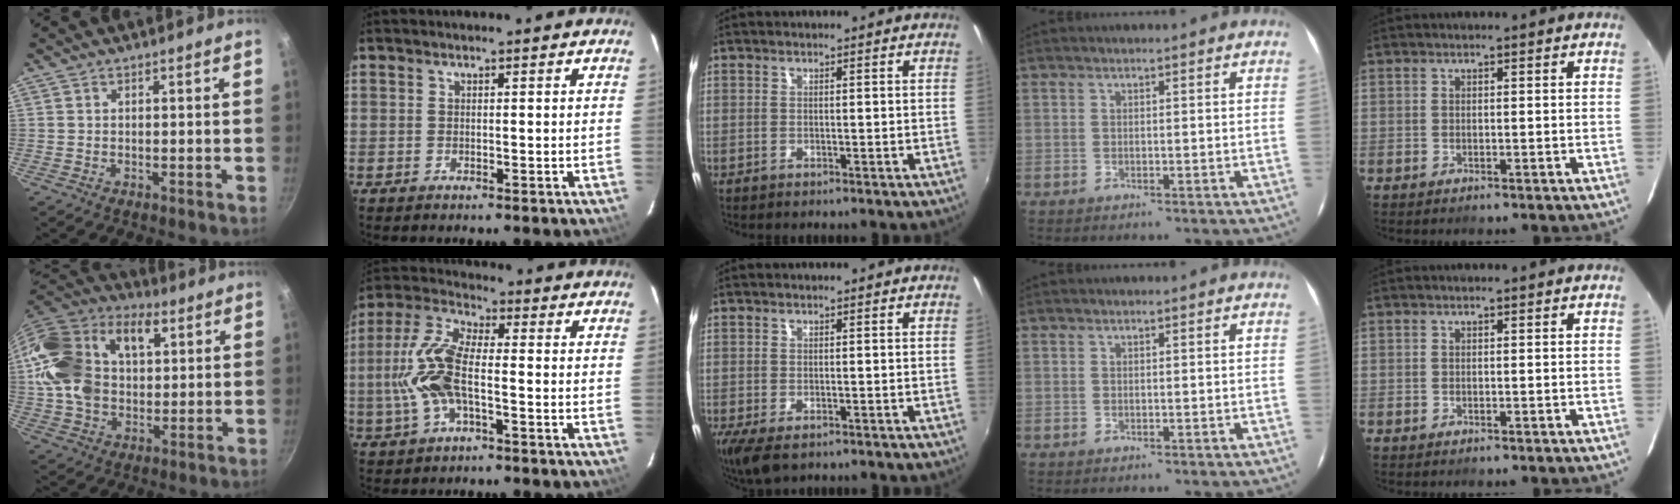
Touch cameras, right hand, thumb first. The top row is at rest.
{"thumb": {"total": 23.9, "force": [5.7, 15.9, 16.9], "torque": [-0.308, 0.024, 0.090]}, "index": {"total": 12.0, "force": [-2.1, 4.7, 10.8], "torque": [-0.241, 0.008, -0.045]}, "middle": {"total": 5.9, "force": [-3.4, 2.5, 4.1], "torque": [-0.084, -0.029, -0.052]}}